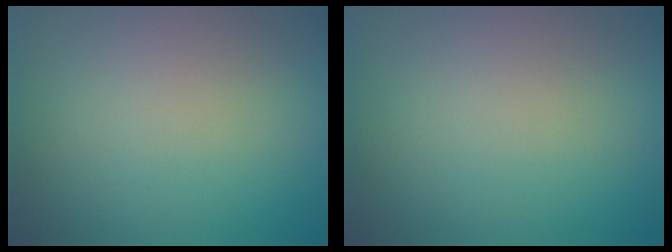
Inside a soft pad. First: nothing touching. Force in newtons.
{"total": 0.0}